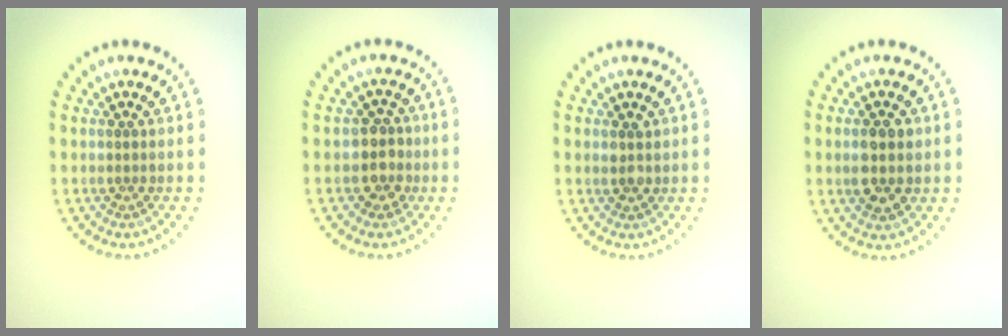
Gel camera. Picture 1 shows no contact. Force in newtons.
{"total": 2.2, "press": 1.9, "slide": 1.2}
{"total": 1.3, "press": 1.1, "slide": 0.6}
{"total": 3.1, "press": 3.1, "slide": 0.2}